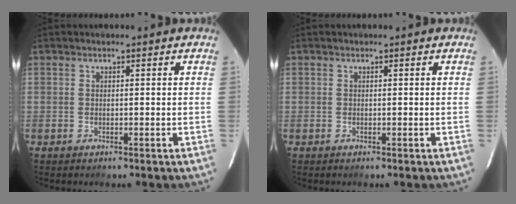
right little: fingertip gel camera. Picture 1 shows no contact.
{"total": 0.0}